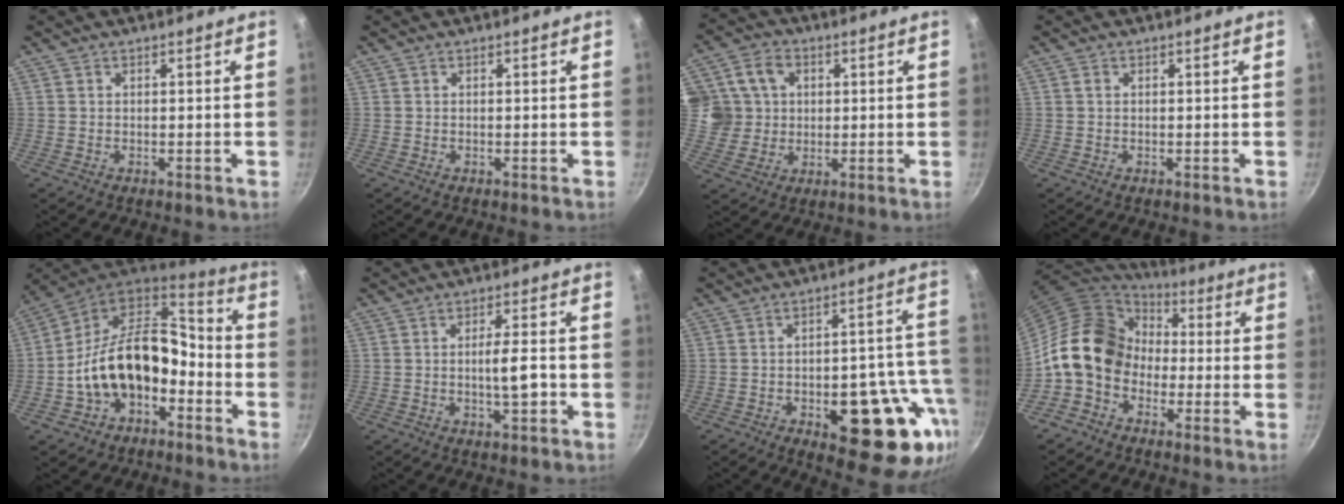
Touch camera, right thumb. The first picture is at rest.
{"total": 0.0}
{"total": 10.0, "force": [2.3, 9.0, 3.7], "torque": [-0.038, 0.002, 0.040]}
{"total": 0.7, "force": [0.2, 0.5, 0.4], "torque": [-0.009, 0.002, 0.003]}
{"total": 18.2, "force": [-4.9, 12.1, 12.7], "torque": [-0.192, 0.068, -0.090]}
{"total": 5.2, "force": [-1.2, 1.2, 4.9], "torque": [-0.072, 0.012, -0.021]}
{"total": 20.3, "force": [-7.3, 8.9, 16.7], "torque": [-0.155, 0.026, -0.090]}
{"total": 14.1, "force": [-1.6, 11.3, 8.4], "torque": [-0.108, 0.041, -0.051]}